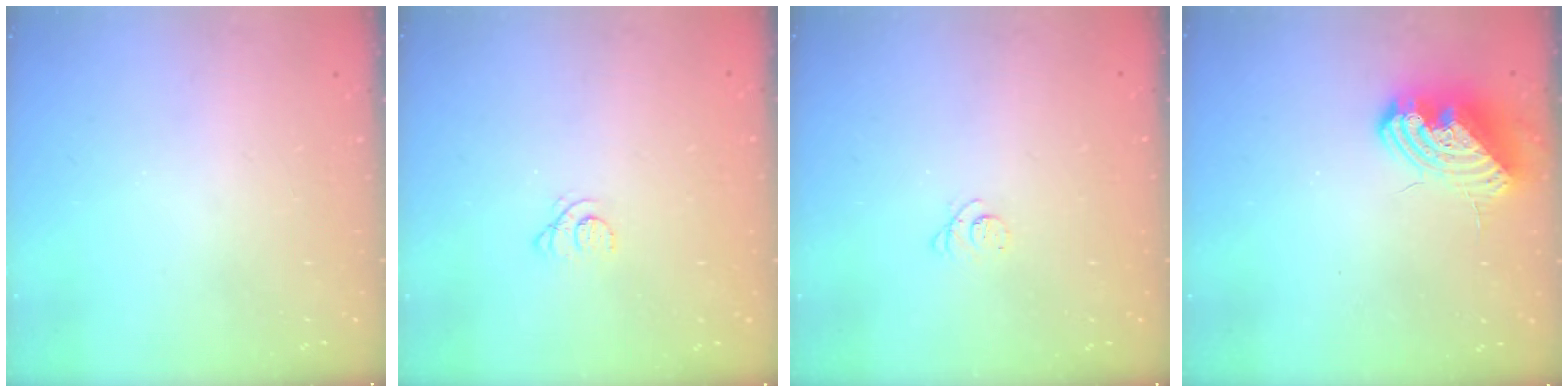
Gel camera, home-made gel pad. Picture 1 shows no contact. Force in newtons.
{"total": 1.1, "press": 1.1, "slide": 0.1}
{"total": 2.5, "press": 2.5, "slide": 0.3}
{"total": 12.0, "press": 11.9, "slide": 1.2}